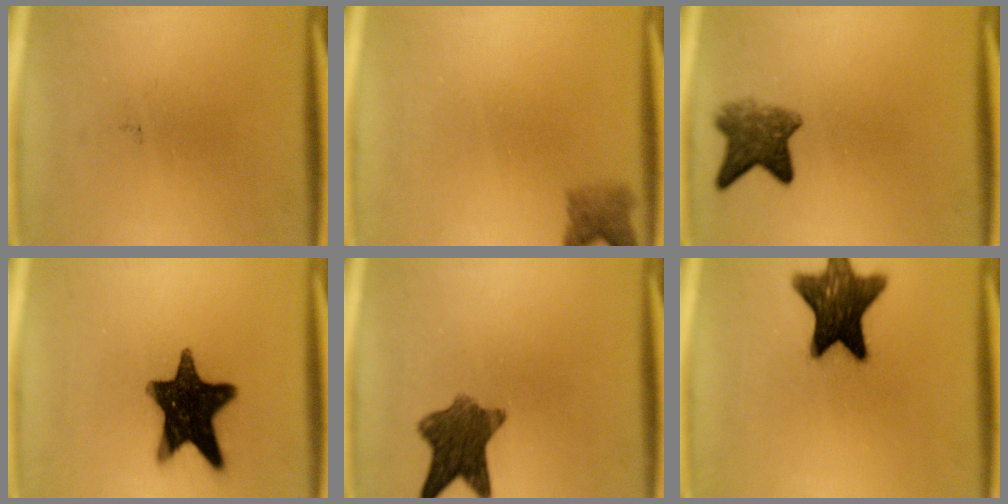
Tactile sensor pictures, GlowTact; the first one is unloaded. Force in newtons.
{"total": 2.7}
{"total": 5.7}
{"total": 16.6}
{"total": 8.5}
{"total": 14.8}